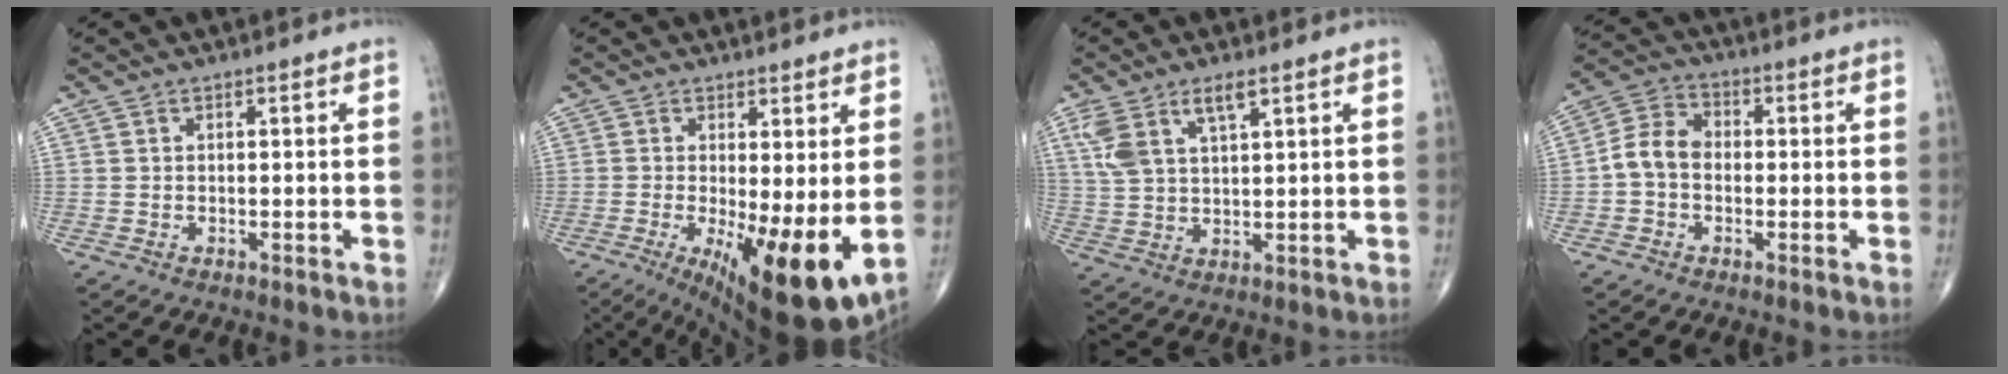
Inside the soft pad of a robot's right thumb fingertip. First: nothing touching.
{"total": 14.6, "force": [-2.0, 4.6, 13.7], "torque": [-0.206, -0.033, -0.015]}
{"total": 7.6, "force": [4.0, 2.8, 5.8], "torque": [-0.124, -0.008, 0.085]}
{"total": 6.8, "force": [-1.0, 5.1, 4.3], "torque": [-0.070, 0.026, -0.033]}